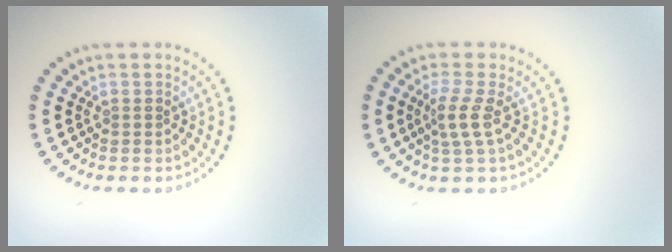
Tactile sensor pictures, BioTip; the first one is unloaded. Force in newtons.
{"total": 2.3, "press": 1.6, "slide": 1.7}